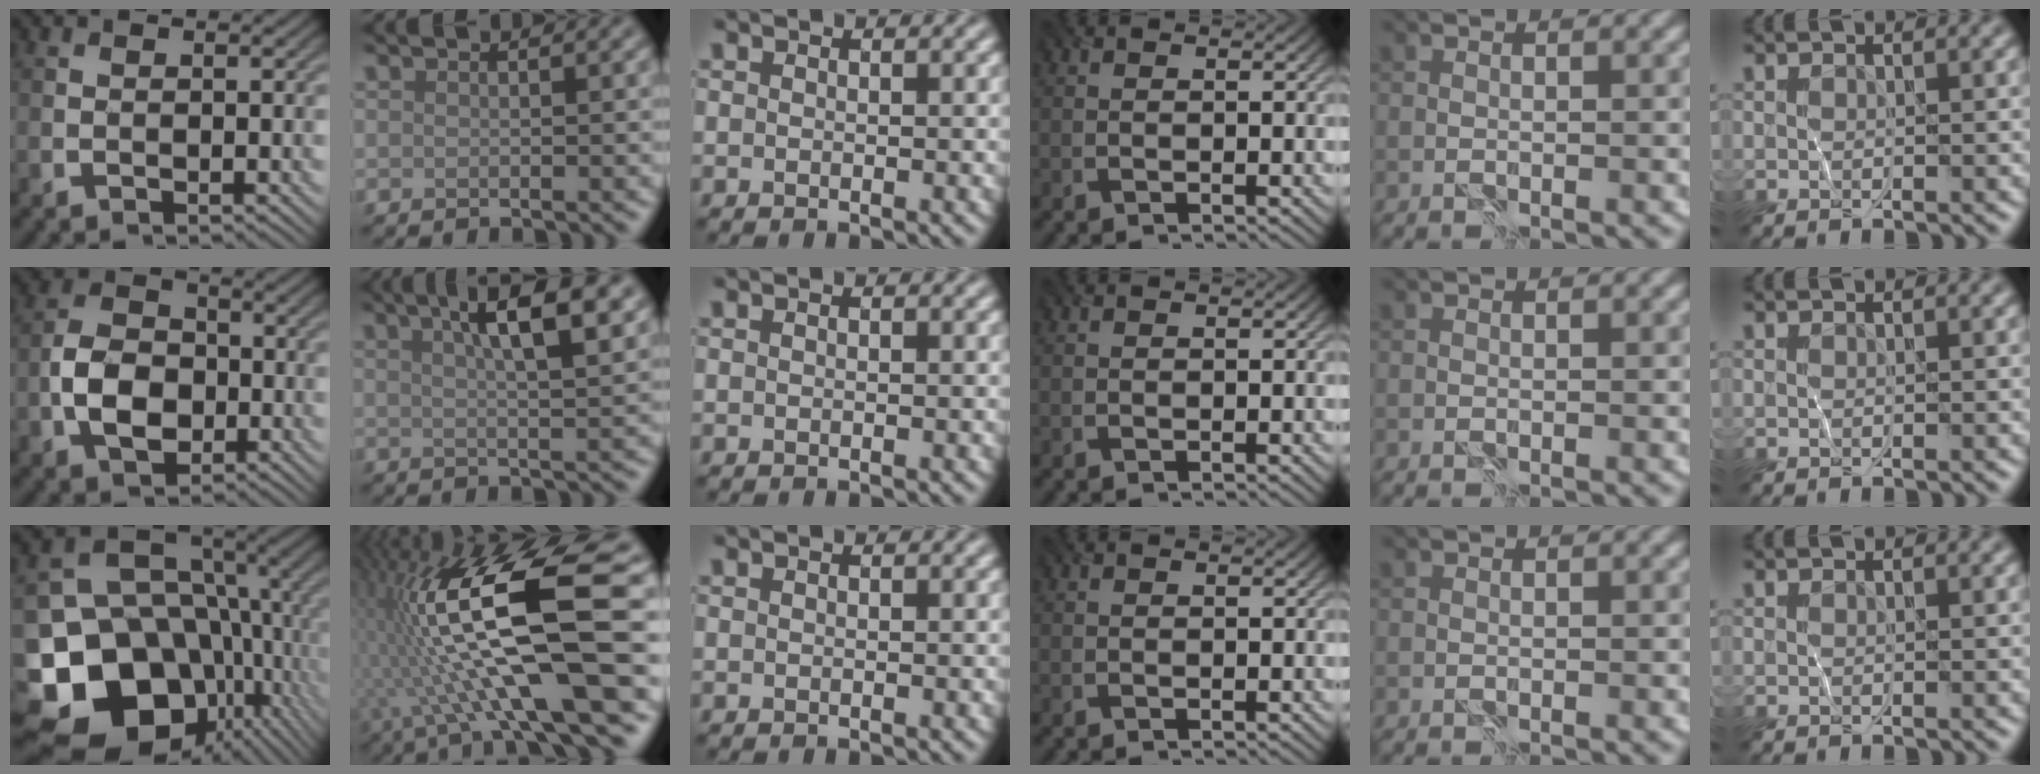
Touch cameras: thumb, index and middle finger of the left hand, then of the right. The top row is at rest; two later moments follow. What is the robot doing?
{"motion": "wrap", "object": "plastic wrap"}